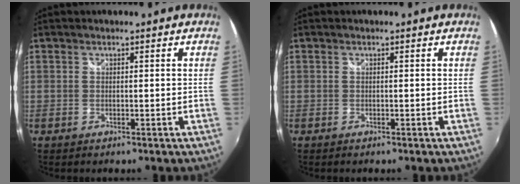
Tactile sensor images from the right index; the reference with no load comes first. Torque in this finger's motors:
{"motor_torque": [0.17, -0.09, -0.02, 0.00]}